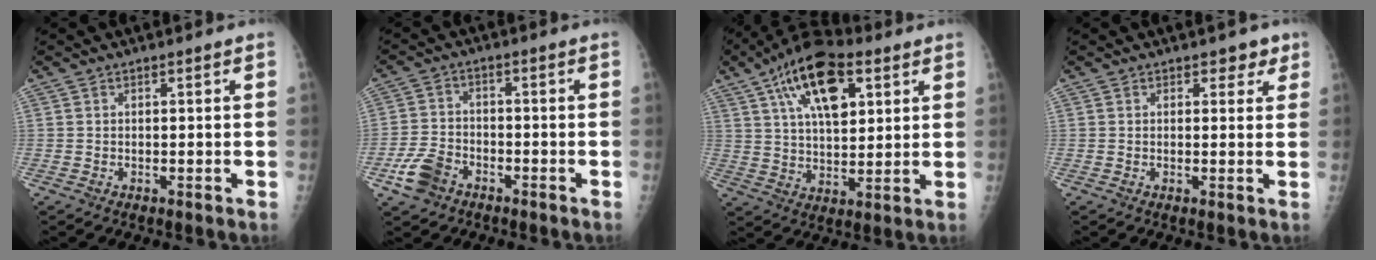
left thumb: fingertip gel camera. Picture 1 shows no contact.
{"total": 6.7, "force": [-3.8, 4.4, 3.3], "torque": [-0.064, 0.017, -0.071]}
{"total": 16.6, "force": [7.3, 8.0, 12.5], "torque": [-0.188, -0.007, 0.123]}
{"total": 2.7, "force": [1.7, 1.8, 1.2], "torque": [0.014, -0.006, 0.015]}